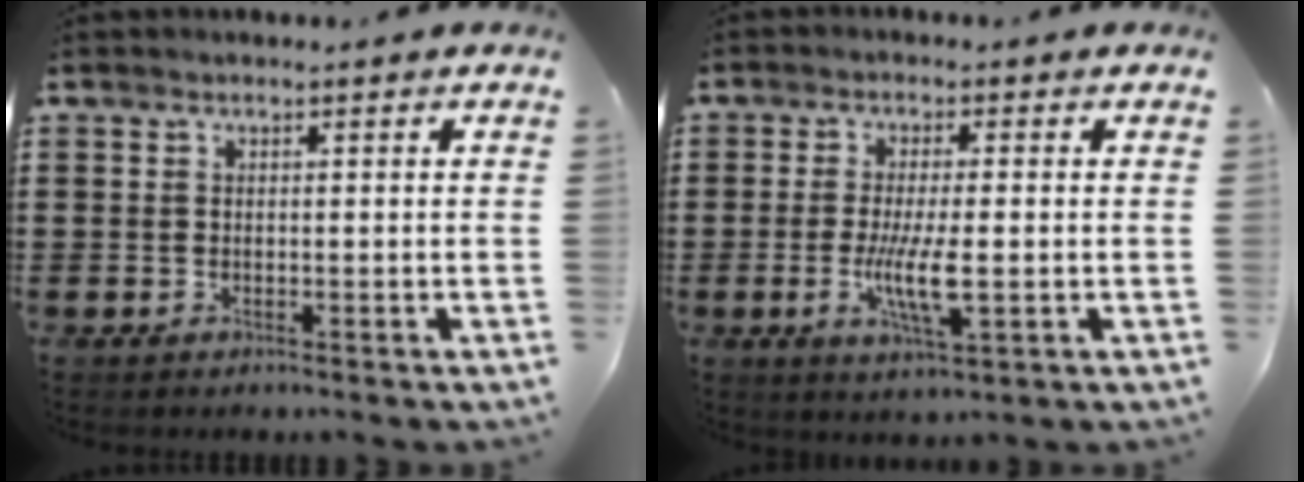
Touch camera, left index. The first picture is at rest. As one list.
[{"total": 6.8, "force": [-1.0, 1.4, 6.6], "torque": [-0.132, -0.012, -0.020]}]